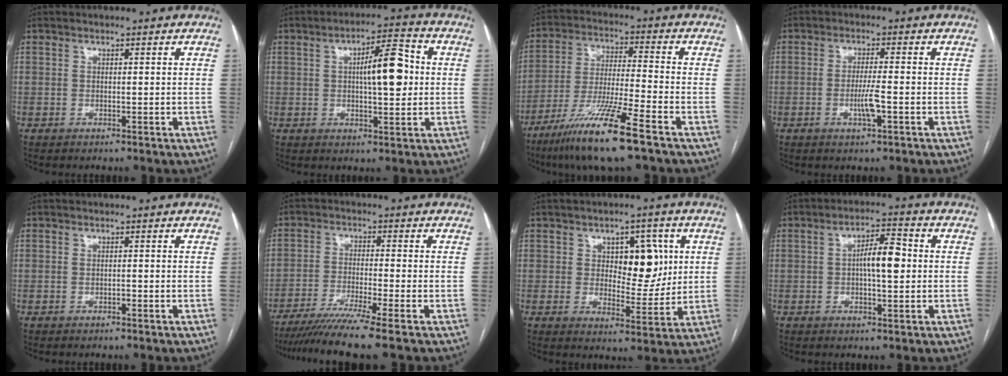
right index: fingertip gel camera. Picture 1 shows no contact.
{"total": 9.2, "force": [1.1, 2.7, 8.8], "torque": [-0.135, 0.020, 0.017]}
{"total": 13.7, "force": [-8.6, -0.3, 10.6], "torque": [-0.214, -0.037, -0.159]}
{"total": 3.8, "force": [-1.2, 0.2, 3.6], "torque": [-0.073, -0.005, -0.022]}
{"total": 0.0}
{"total": 9.1, "force": [-7.1, -2.1, 5.2], "torque": [-0.079, -0.032, -0.119]}
{"total": 8.6, "force": [2.4, 4.4, 7.1], "torque": [-0.089, 0.011, 0.040]}
{"total": 6.5, "force": [0.3, 1.7, 6.2], "torque": [-0.109, 0.015, 0.002]}